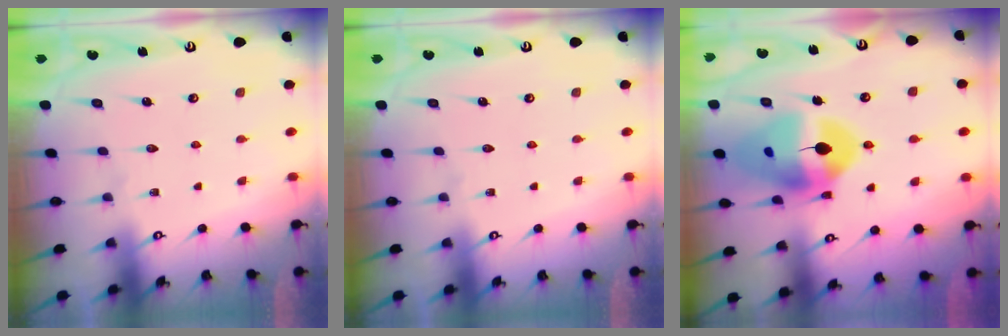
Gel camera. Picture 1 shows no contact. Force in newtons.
{"total": 0.0}
{"total": 17.7, "press": 17.5, "slide": 2.3}